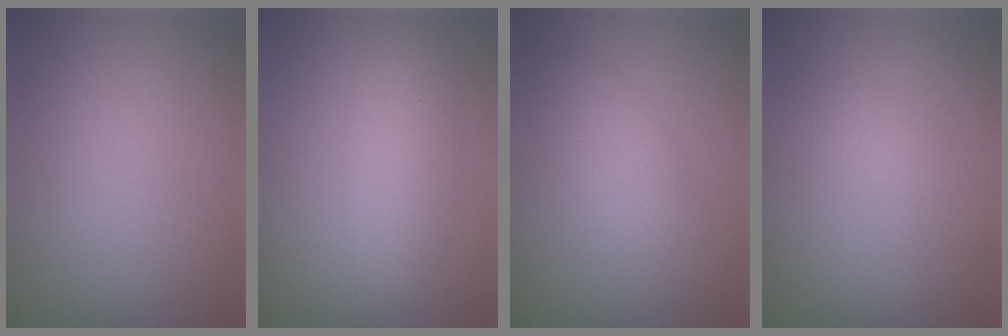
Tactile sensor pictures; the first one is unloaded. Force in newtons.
{"total": 4.1, "press": 4.1, "slide": 0.0}
{"total": 2.7, "press": 2.7, "slide": 0.0}
{"total": 1.1, "press": 1.1, "slide": 0.0}